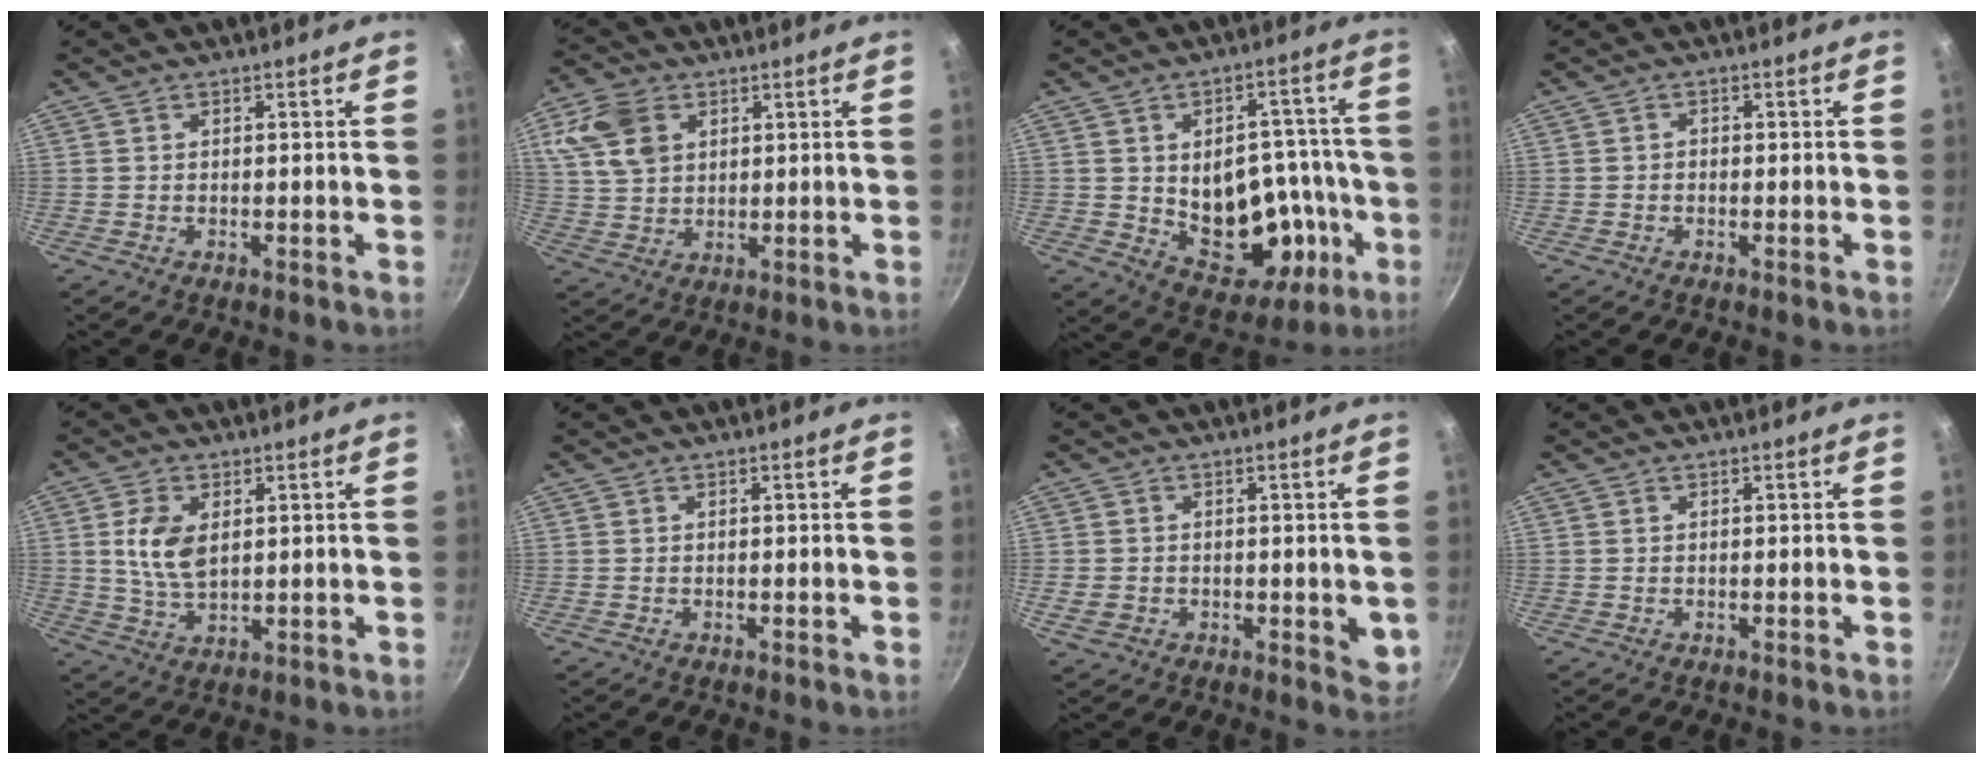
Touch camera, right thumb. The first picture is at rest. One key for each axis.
{"total": 9.8, "fx": 3.6, "fy": 7.2, "fz": 5.7, "tx": -0.094, "ty": 0.000, "tz": 0.071}
{"total": 18.8, "fx": -3.4, "fy": 12.7, "fz": 13.5, "tx": -0.134, "ty": 0.016, "tz": -0.023}
{"total": 0.8, "fx": -0.3, "fy": 0.6, "fz": 0.4, "tx": -0.007, "ty": 0.005, "tz": -0.006}
{"total": 7.9, "fx": 1.7, "fy": 4.8, "fz": 6.0, "tx": -0.111, "ty": -0.011, "tz": 0.035}
{"total": 0.0}
{"total": 6.2, "fx": -0.7, "fy": 4.4, "fz": 4.3, "tx": -0.051, "ty": -0.012, "tz": -0.010}
{"total": 0.0}